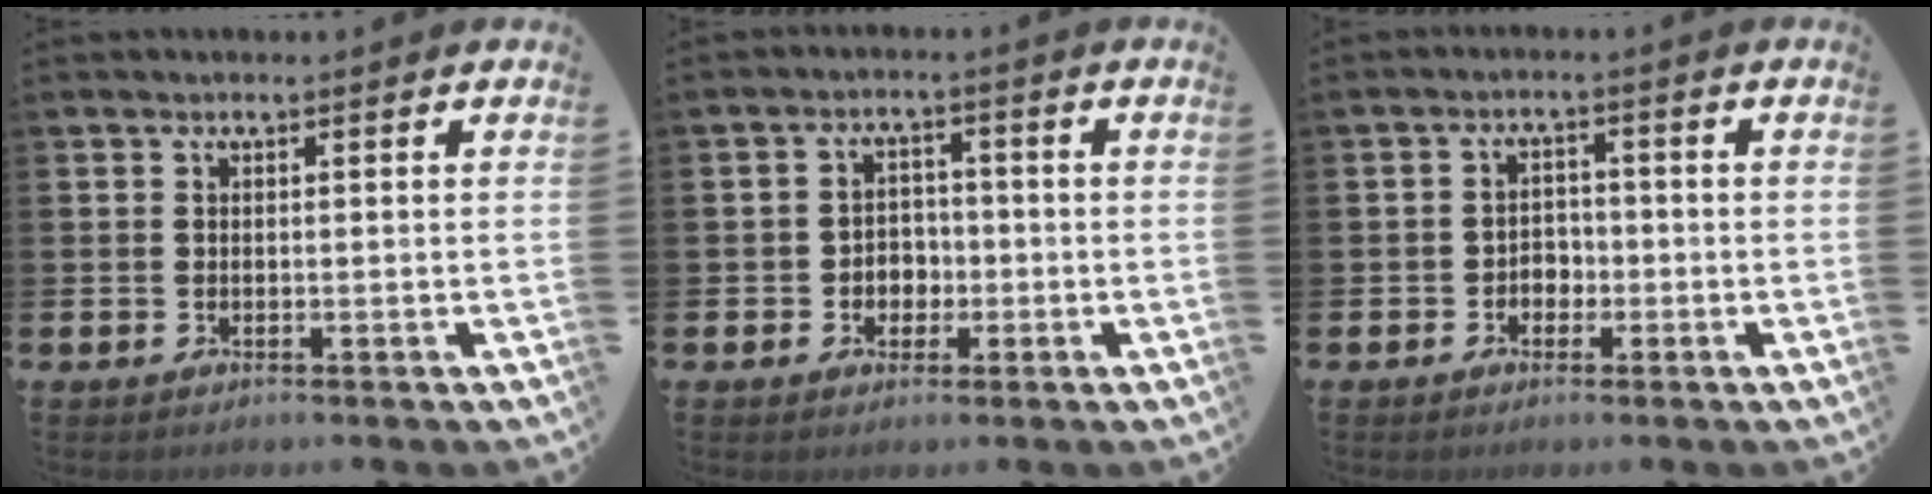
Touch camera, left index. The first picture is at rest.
{"total": 3.0, "force": [-0.9, 2.7, 1.0], "torque": [-0.028, 0.008, -0.023]}
{"total": 2.4, "force": [-1.3, 1.9, 0.7], "torque": [-0.019, 0.008, -0.031]}